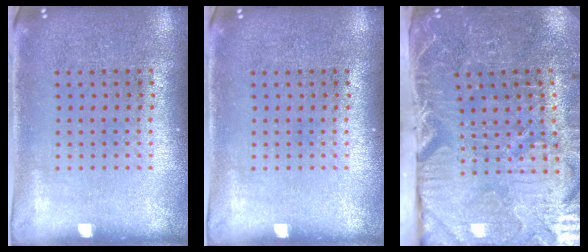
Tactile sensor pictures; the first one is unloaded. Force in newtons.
{"total": 0.0}
{"total": 4.4, "press": 4.1, "slide": 1.4}